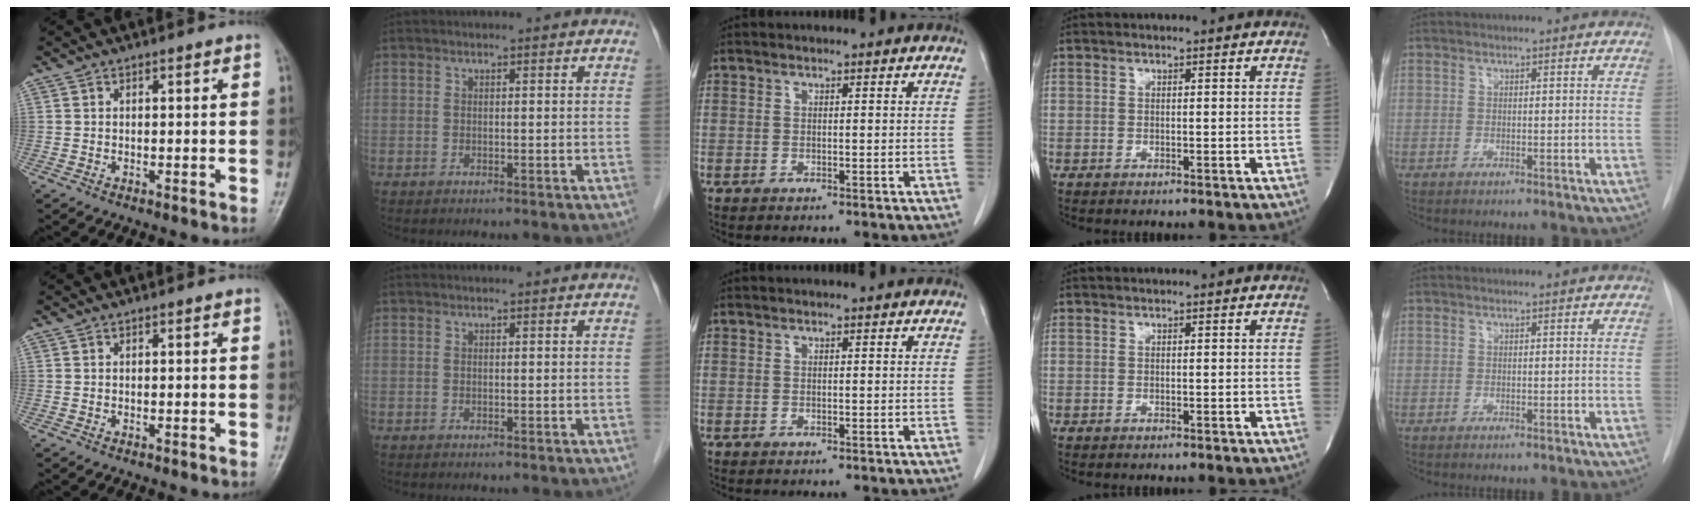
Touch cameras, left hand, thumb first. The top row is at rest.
{}